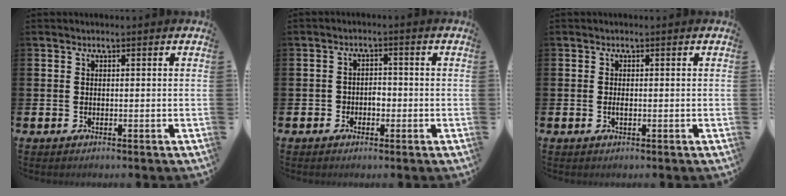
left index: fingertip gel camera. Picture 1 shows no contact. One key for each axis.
{"total": 2.0, "fx": -0.9, "fy": 1.5, "fz": 0.9, "tx": -0.013, "ty": 0.002, "tz": -0.022}
{"total": 0.8, "fx": -0.1, "fy": 0.2, "fz": 0.7, "tx": -0.023, "ty": 0.002, "tz": 0.000}